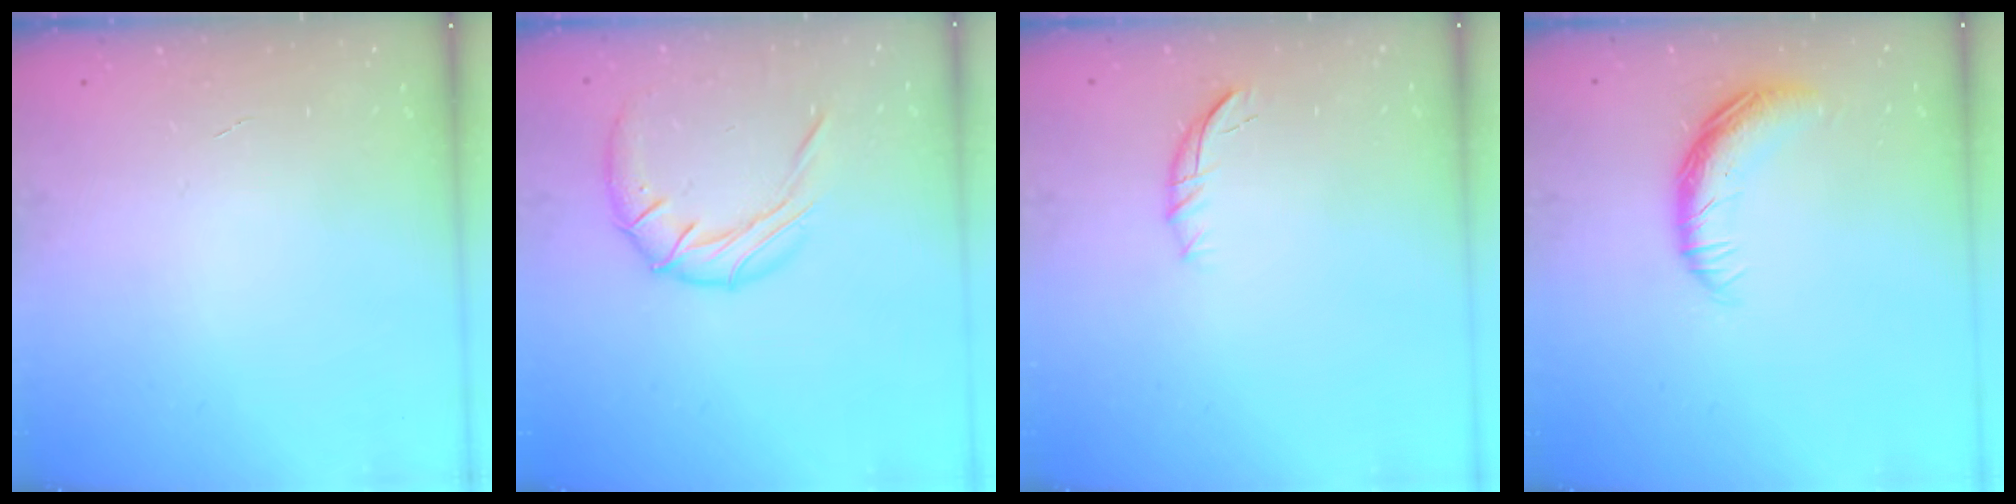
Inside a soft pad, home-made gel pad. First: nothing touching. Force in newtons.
{"total": 10.6, "press": 10.6, "slide": 1.0}
{"total": 7.2, "press": 7.1, "slide": 1.4}
{"total": 11.5, "press": 11.5, "slide": 0.5}